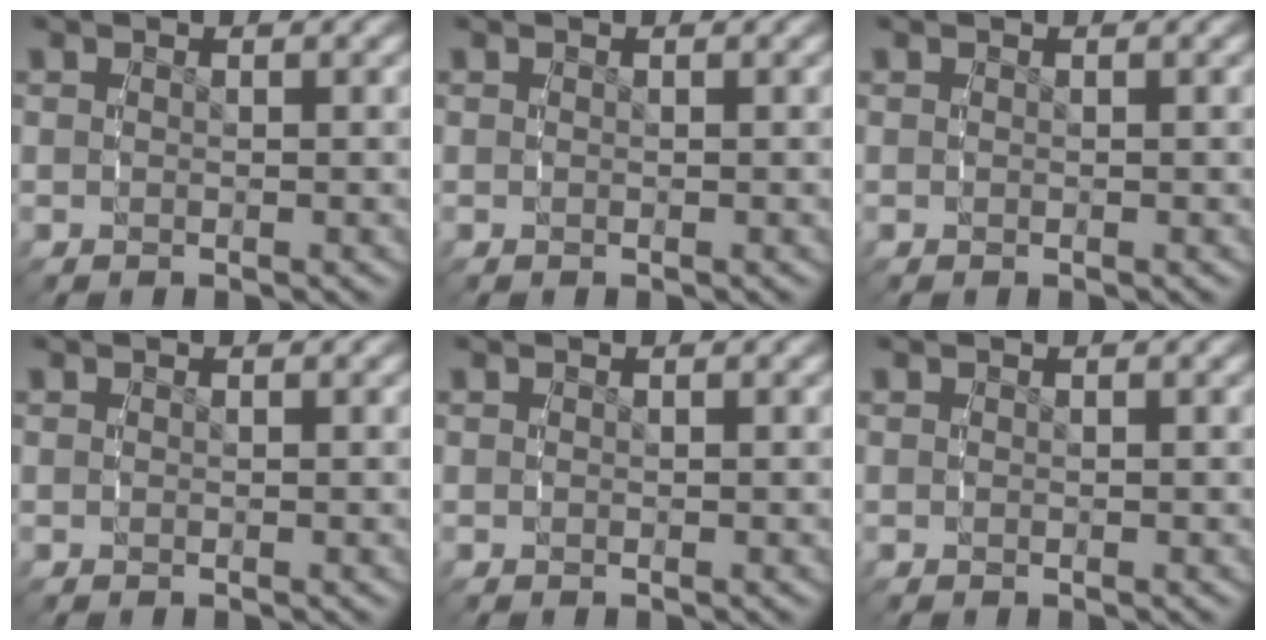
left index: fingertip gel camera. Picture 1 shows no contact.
{"total": 0.0}
{"total": 0.0}
{"total": 0.0}
{"total": 0.0}
{"total": 0.0}